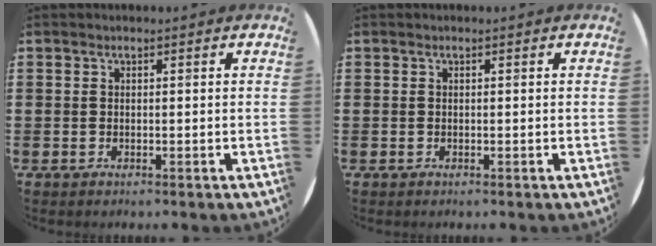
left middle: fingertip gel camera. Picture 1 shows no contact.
{"total": 0.0}